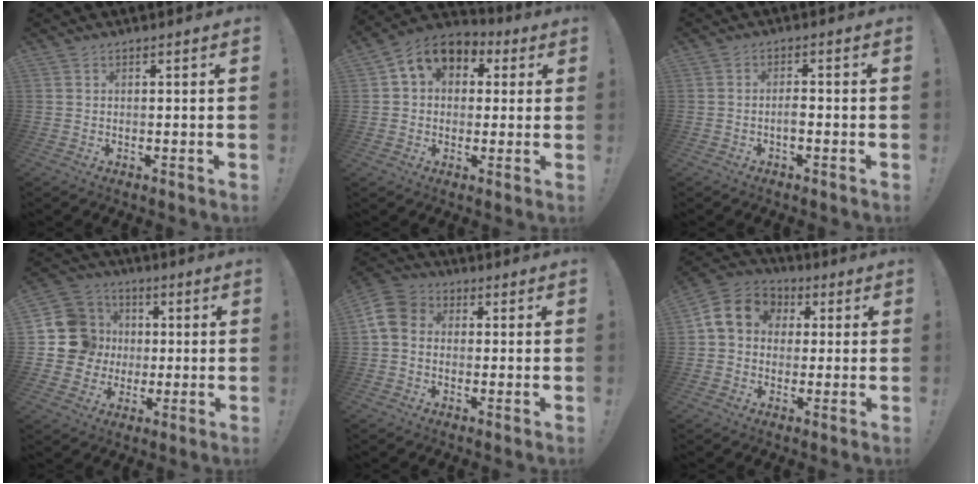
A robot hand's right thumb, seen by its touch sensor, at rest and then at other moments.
{"total": 9.2, "force": [3.5, 7.0, 4.9], "torque": [-0.068, -0.010, 0.069]}
{"total": 2.6, "force": [-1.0, 1.0, 2.2], "torque": [-0.037, 0.002, -0.017]}
{"total": 14.4, "force": [0.9, 13.7, 4.2], "torque": [-0.056, 0.008, 0.036]}
{"total": 8.1, "force": [-0.1, 6.6, 4.8], "torque": [-0.093, 0.016, 0.001]}
{"total": 11.5, "force": [2.4, 9.6, 5.9], "torque": [-0.087, 0.012, 0.054]}